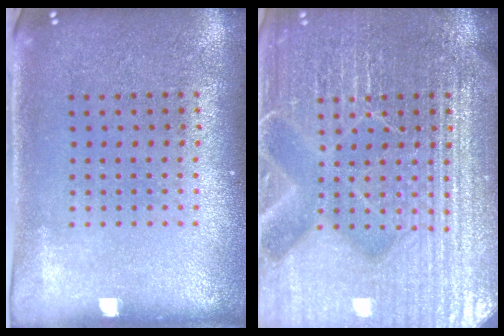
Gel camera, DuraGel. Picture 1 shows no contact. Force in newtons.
{"total": 7.6, "press": 7.5, "slide": 1.1}